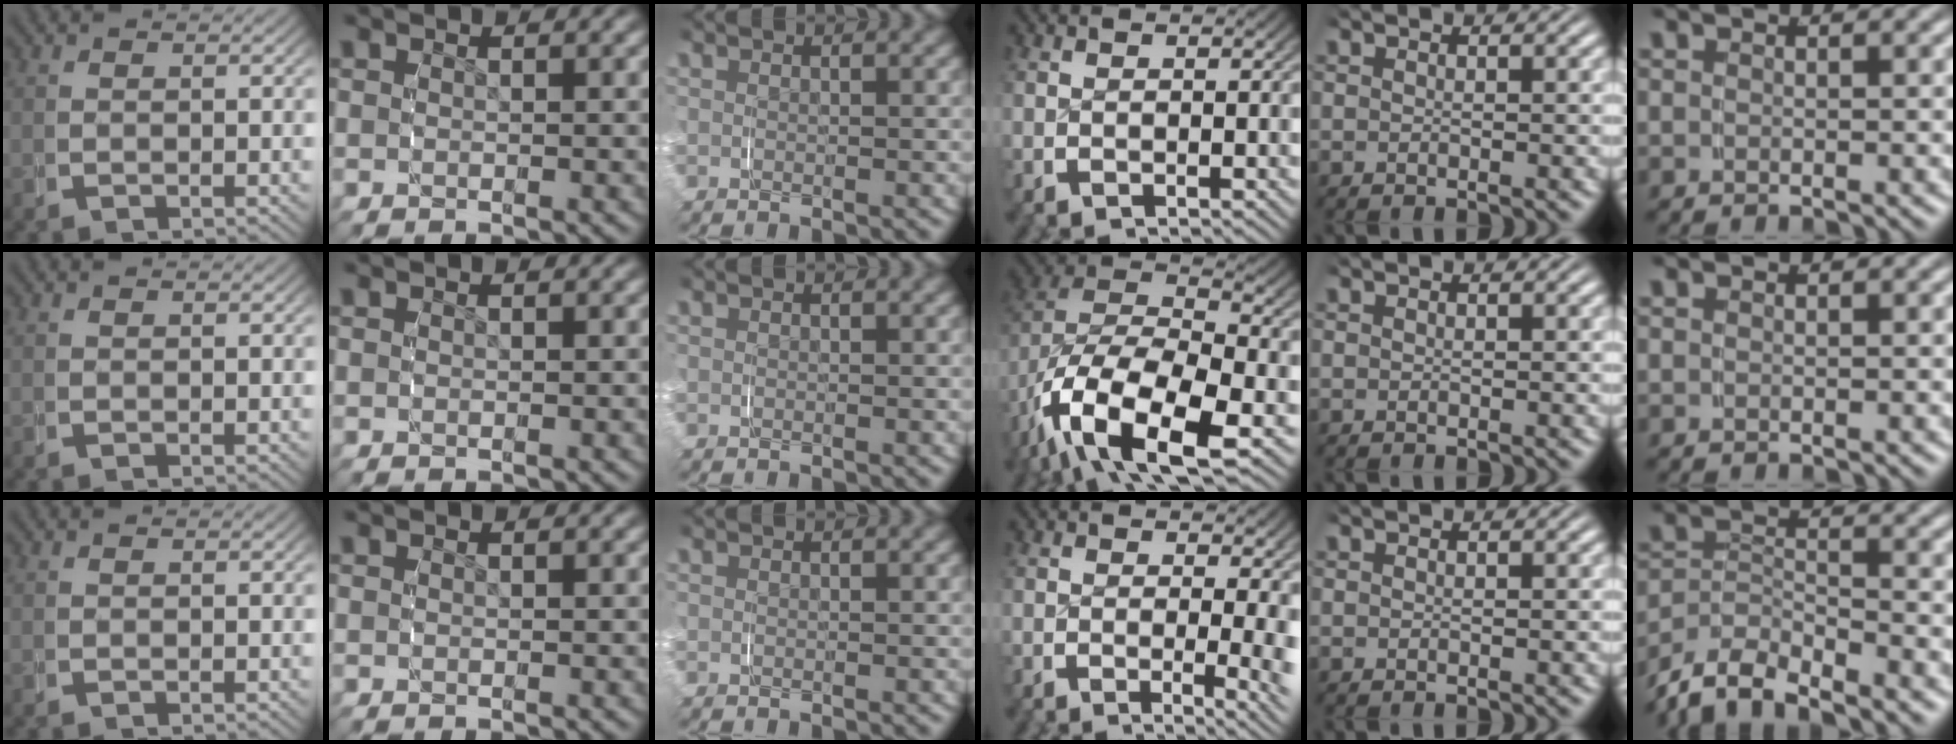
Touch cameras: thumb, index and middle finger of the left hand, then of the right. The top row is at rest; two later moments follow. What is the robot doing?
{"motion": "grasp_and_lifting", "object": "keyboard"}